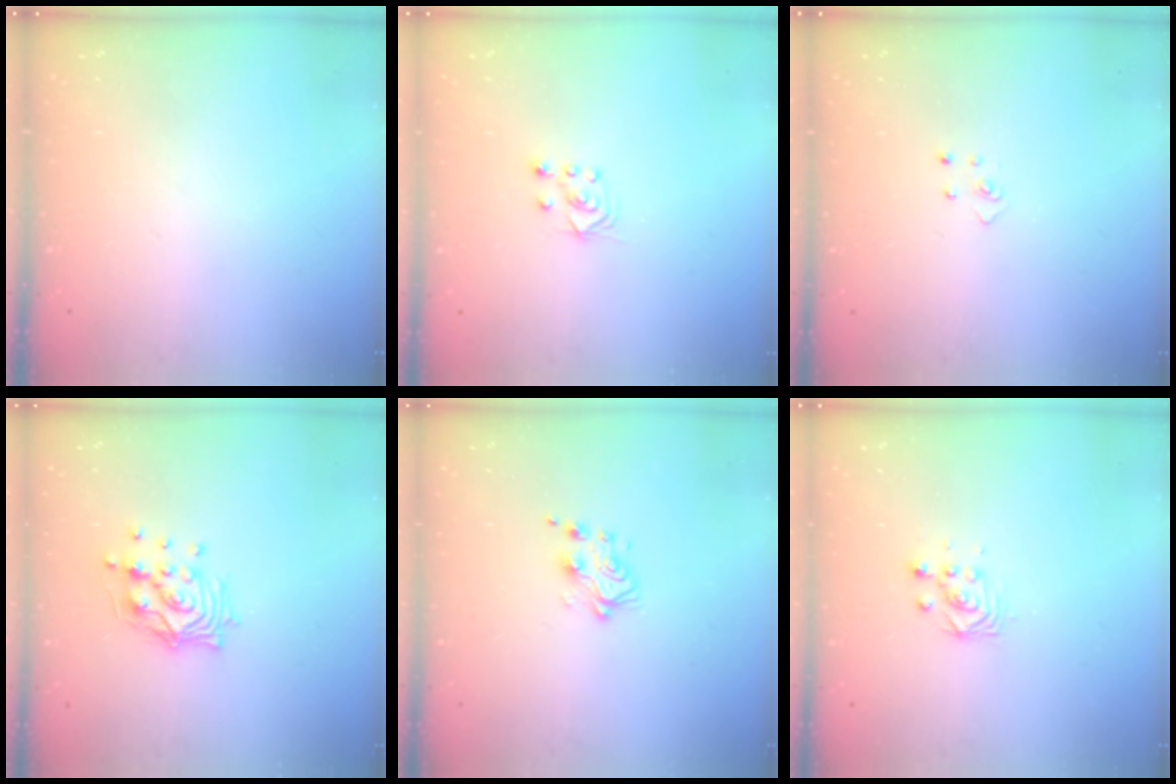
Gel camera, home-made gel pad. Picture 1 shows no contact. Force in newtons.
{"total": 4.3, "press": 4.3, "slide": 0.6}
{"total": 3.2, "press": 3.2, "slide": 0.2}
{"total": 12.0, "press": 12.0, "slide": 0.9}
{"total": 5.9, "press": 5.9, "slide": 0.5}
{"total": 2.9, "press": 2.9, "slide": 0.4}